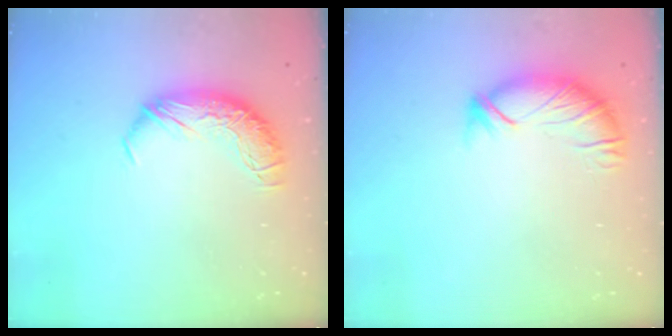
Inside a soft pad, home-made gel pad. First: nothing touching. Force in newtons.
{"total": 3.2, "press": 3.0, "slide": 0.8}